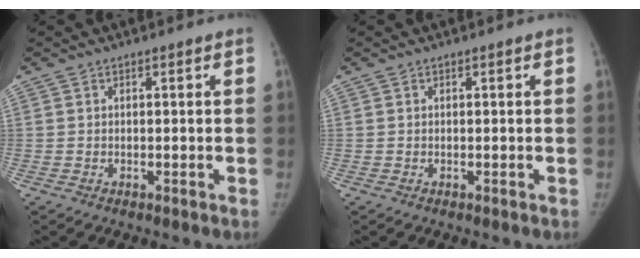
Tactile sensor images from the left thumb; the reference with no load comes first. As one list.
[{"total": 0.0}]